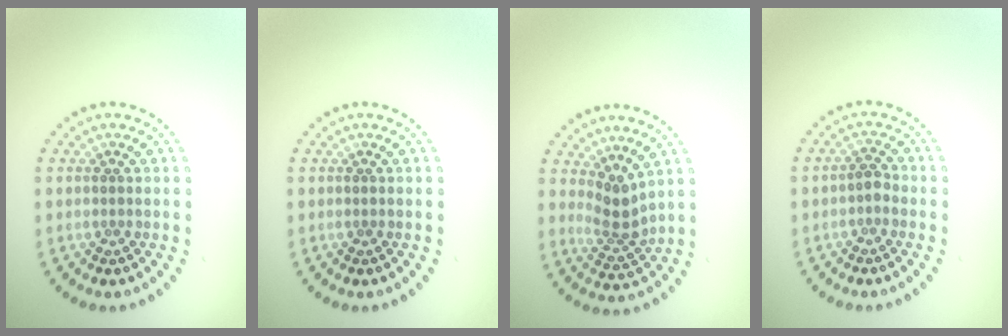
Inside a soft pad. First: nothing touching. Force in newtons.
{"total": 0.0}
{"total": 2.6, "press": 1.9, "slide": 1.8}
{"total": 1.1, "press": 1.0, "slide": 0.6}